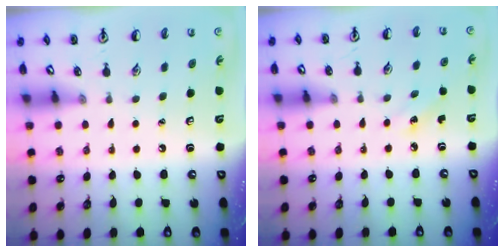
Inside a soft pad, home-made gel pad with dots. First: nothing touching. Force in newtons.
{"total": 2.4, "press": 2.3, "slide": 0.9}